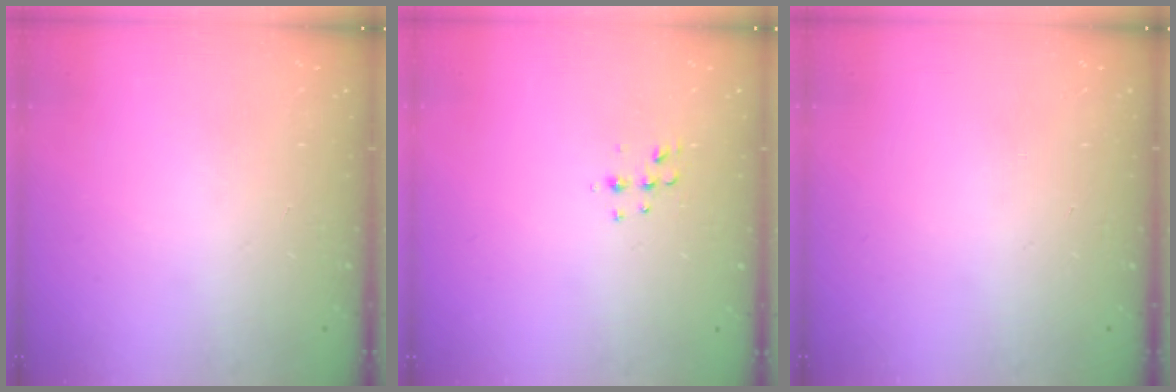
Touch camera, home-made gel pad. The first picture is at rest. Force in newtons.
{"total": 4.9, "press": 4.8, "slide": 1.0}
{"total": 0.0}